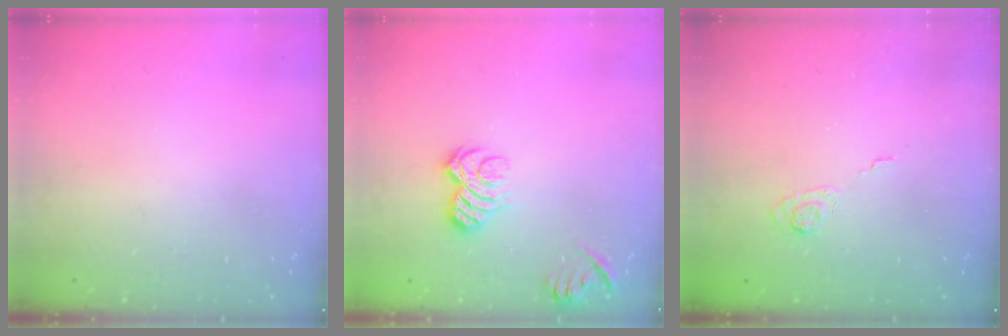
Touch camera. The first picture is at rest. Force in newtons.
{"total": 8.7, "press": 8.7, "slide": 0.3}
{"total": 3.1, "press": 2.7, "slide": 1.6}